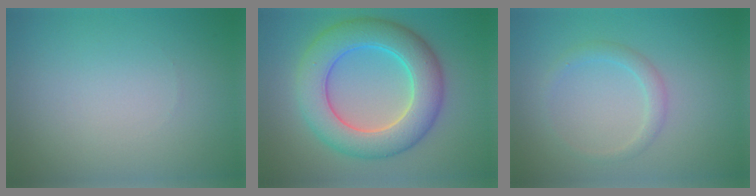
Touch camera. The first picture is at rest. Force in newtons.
{"total": 8.2, "press": 8.2, "slide": 0.3}
{"total": 1.5, "press": 1.5, "slide": 0.1}